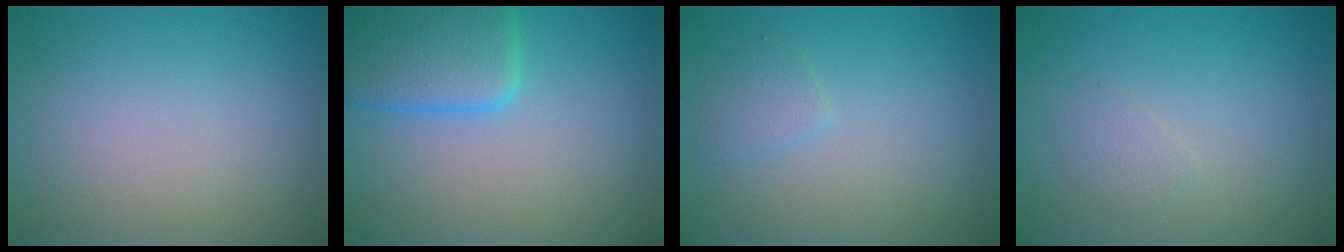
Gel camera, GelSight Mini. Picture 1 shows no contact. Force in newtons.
{"total": 5.7, "press": 5.7, "slide": 0.5}
{"total": 1.2, "press": 1.2, "slide": 0.0}
{"total": 0.9, "press": 0.9, "slide": 0.1}